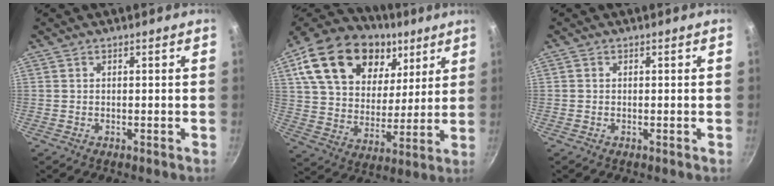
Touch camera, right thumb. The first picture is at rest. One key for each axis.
{"total": 27.0, "fx": 12.5, "fy": 17.5, "fz": 16.3, "tx": -0.271, "ty": -0.025, "tz": 0.215}
{"total": 0.0}